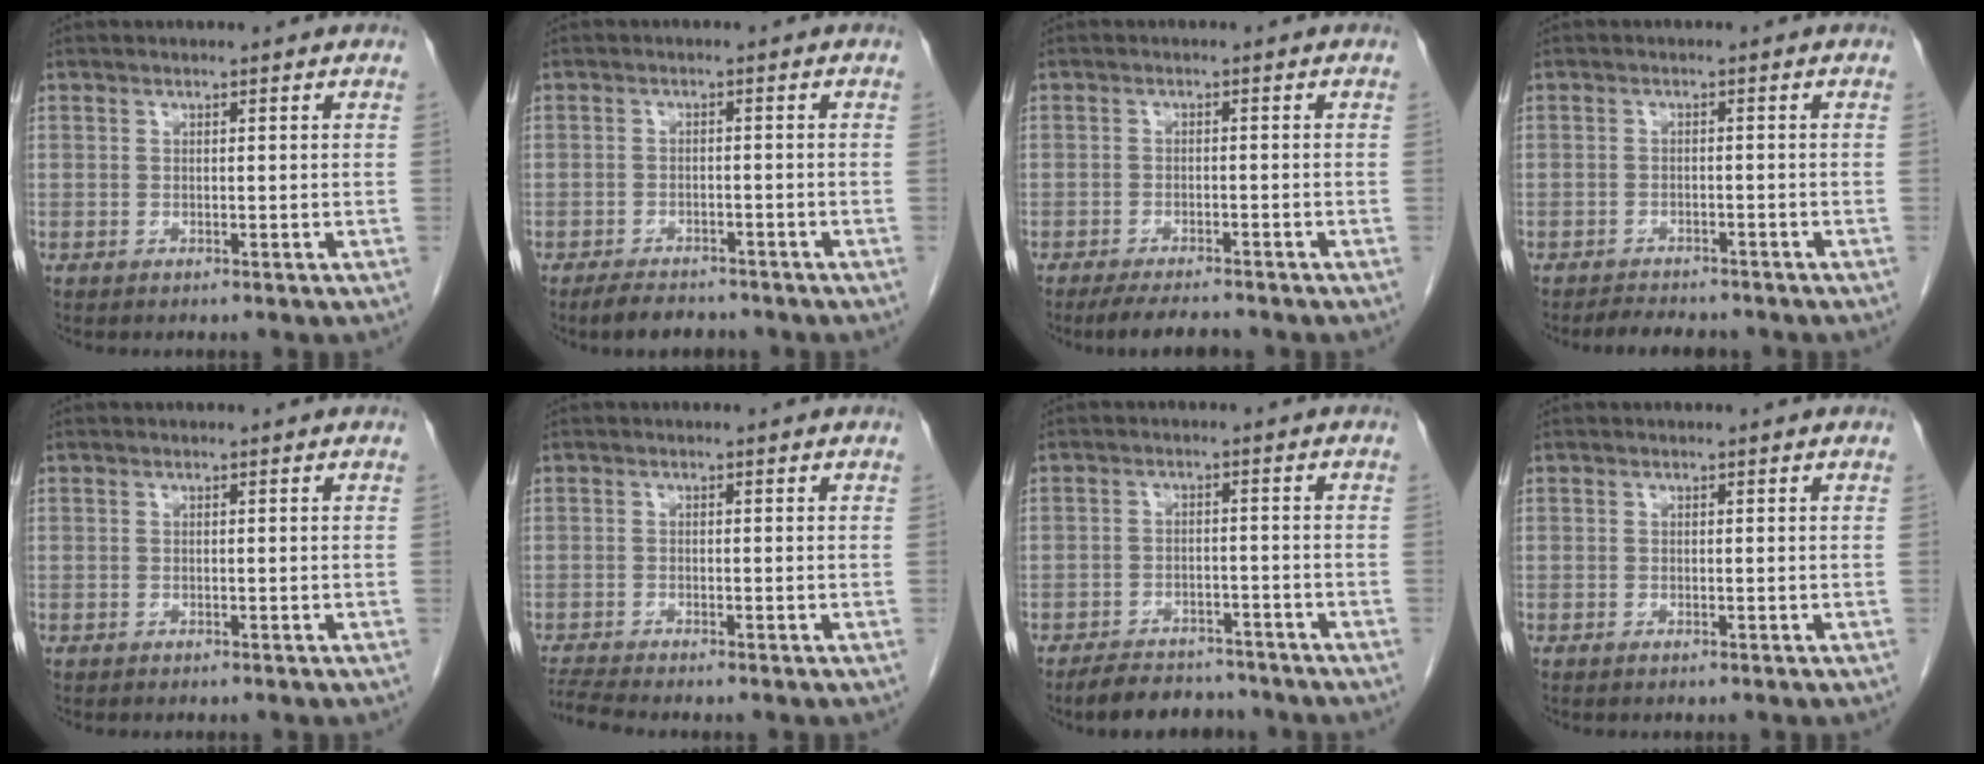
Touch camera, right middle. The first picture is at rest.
{"total": 4.8, "force": [-4.1, 1.9, 1.7], "torque": [-0.032, -0.004, -0.061]}
{"total": 5.2, "force": [-4.7, 0.7, 2.2], "torque": [-0.037, -0.014, -0.077]}
{"total": 4.8, "force": [-4.4, 1.3, 1.5], "torque": [-0.026, -0.008, -0.064]}
{"total": 0.0}
{"total": 2.8, "force": [-2.6, -1.0, 0.5], "torque": [-0.022, -0.018, -0.054]}
{"total": 7.9, "force": [-7.0, 2.9, 2.1], "torque": [-0.025, 0.000, -0.102]}
{"total": 0.0}